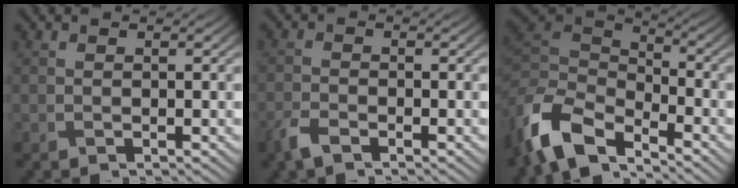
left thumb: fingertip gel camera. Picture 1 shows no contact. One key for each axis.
{"total": 2.6, "fx": -2.0, "fy": 0.8, "fz": 1.5, "tx": -0.041, "ty": -0.005, "tz": -0.052}
{"total": 10.2, "fx": -6.9, "fy": 4.4, "fz": 6.0, "tx": -0.139, "ty": -0.012, "tz": -0.145}